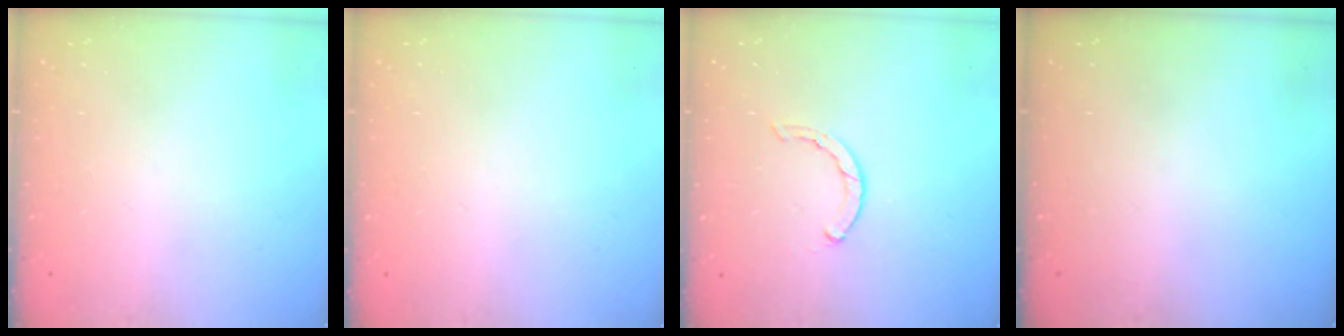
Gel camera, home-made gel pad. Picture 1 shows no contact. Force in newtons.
{"total": 2.7, "press": 2.7, "slide": 0.2}
{"total": 0.5, "press": 0.5, "slide": 0.2}
{"total": 0.0}